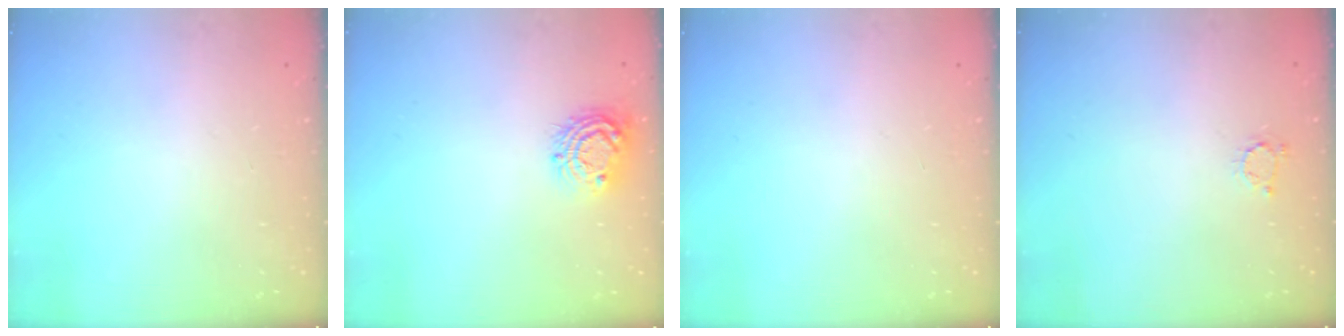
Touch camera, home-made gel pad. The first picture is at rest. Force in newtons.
{"total": 9.9, "press": 9.9, "slide": 0.7}
{"total": 0.0}
{"total": 3.0, "press": 3.0, "slide": 0.2}